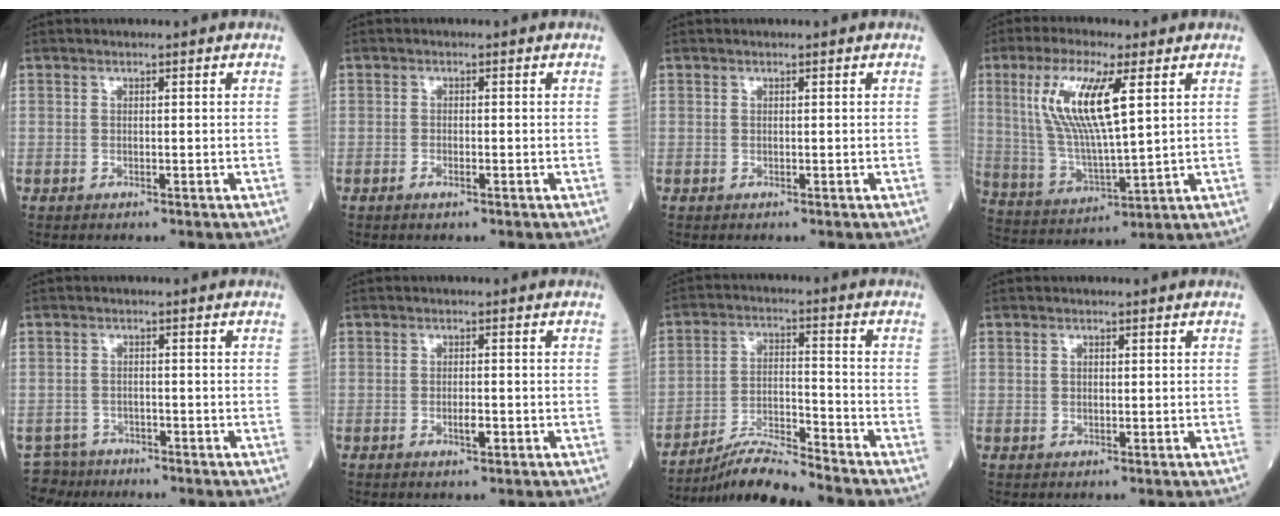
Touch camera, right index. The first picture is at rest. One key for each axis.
{"total": 1.2, "fx": -0.6, "fy": 0.3, "fz": 0.9, "tx": -0.016, "ty": 0.001, "tz": -0.011}
{"total": 0.0}
{"total": 13.0, "fx": 4.3, "fy": 2.1, "fz": 12.0, "tx": -0.259, "ty": 0.002, "tz": 0.085}
{"total": 3.6, "fx": -3.1, "fy": 1.5, "fz": -1.3, "tx": 0.022, "ty": -0.001, "tz": -0.058}
{"total": 2.2, "fx": -0.8, "fy": 0.6, "fz": 2.0, "tx": -0.035, "ty": -0.001, "tz": -0.012}
{"total": 8.9, "fx": -8.4, "fy": -0.8, "fz": 2.9, "tx": -0.055, "ty": -0.005, "tz": -0.151}
{"total": 0.8, "fx": 0.2, "fy": 0.6, "fz": 0.5, "tx": -0.011, "ty": 0.003, "tz": 0.003}